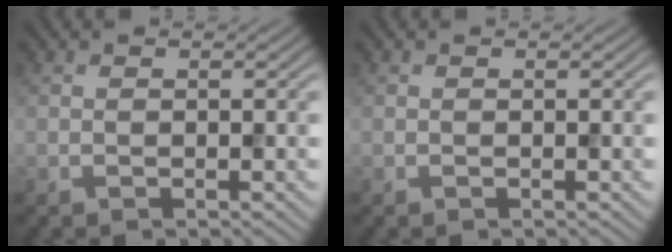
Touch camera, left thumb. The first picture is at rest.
{"total": 0.0}